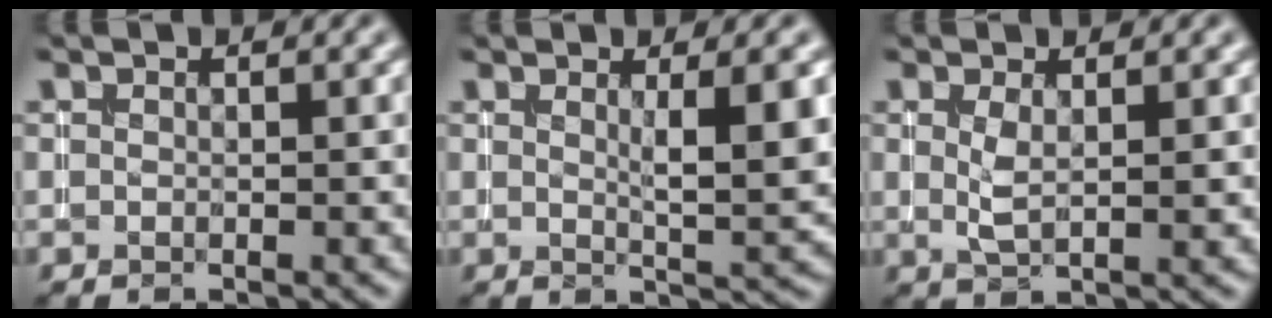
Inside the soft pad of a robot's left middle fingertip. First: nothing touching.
{"total": 4.6, "force": [0.9, 1.0, 4.4], "torque": [-0.058, -0.003, 0.016]}
{"total": 2.1, "force": [0.5, 0.7, 1.9], "torque": [-0.044, -0.002, 0.013]}